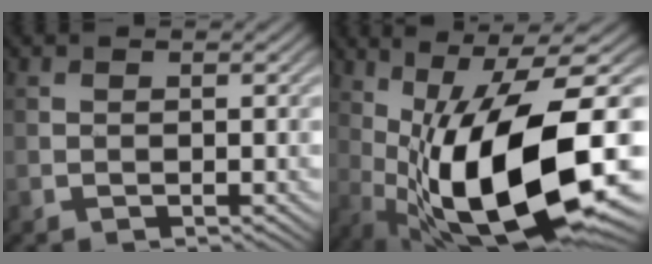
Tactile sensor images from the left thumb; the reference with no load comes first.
{"total": 17.6, "force": [-2.7, 6.0, 16.4], "torque": [-0.290, -0.010, -0.039]}